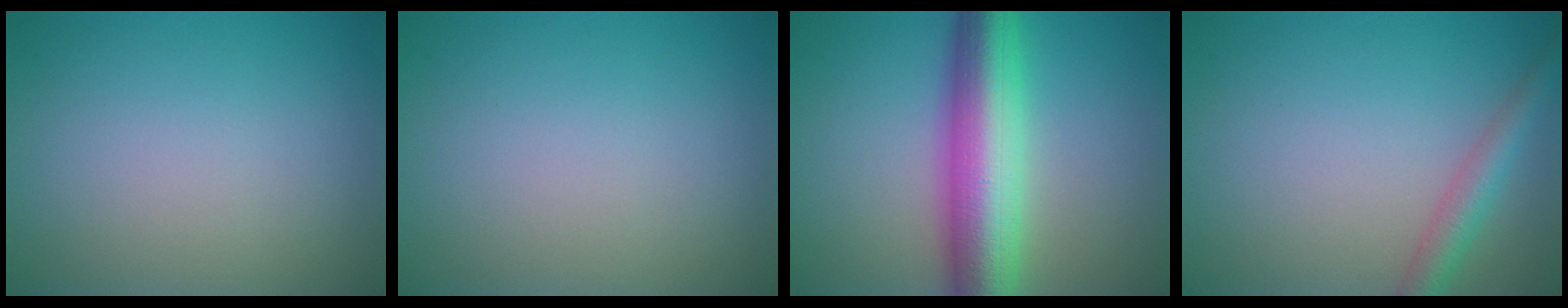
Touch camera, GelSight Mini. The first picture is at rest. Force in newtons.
{"total": 0.0}
{"total": 9.8, "press": 9.8, "slide": 0.2}
{"total": 2.8, "press": 2.8, "slide": 0.1}